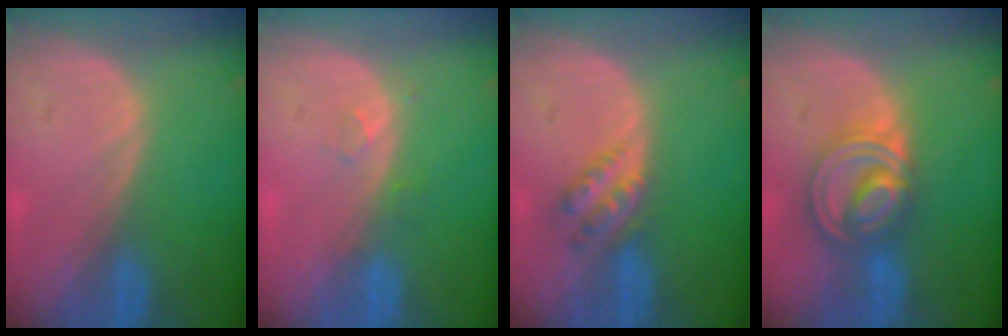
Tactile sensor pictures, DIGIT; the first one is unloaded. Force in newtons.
{"total": 1.9, "press": 1.6, "slide": 1.0}
{"total": 4.5, "press": 4.0, "slide": 2.0}
{"total": 8.6, "press": 7.2, "slide": 4.7}